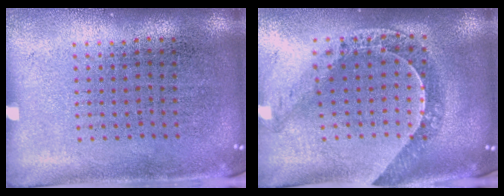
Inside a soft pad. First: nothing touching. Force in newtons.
{"total": 1.1, "press": 1.1, "slide": 0.3}